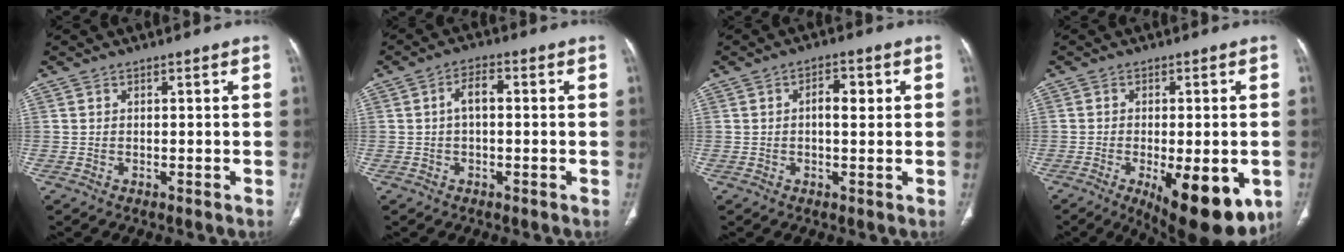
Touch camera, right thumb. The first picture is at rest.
{"total": 3.8, "force": [0.1, 1.9, 3.3], "torque": [-0.056, 0.012, -0.002]}
{"total": 3.9, "force": [0.6, 1.9, 3.4], "torque": [-0.044, 0.006, 0.006]}
{"total": 16.0, "force": [-5.7, 6.3, 13.5], "torque": [-0.149, -0.013, -0.065]}